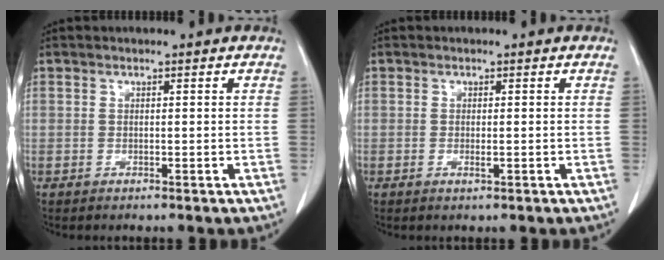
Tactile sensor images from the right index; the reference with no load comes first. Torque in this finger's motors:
{"motor_torque": [-0.30, 0.07, -0.02, -0.01]}